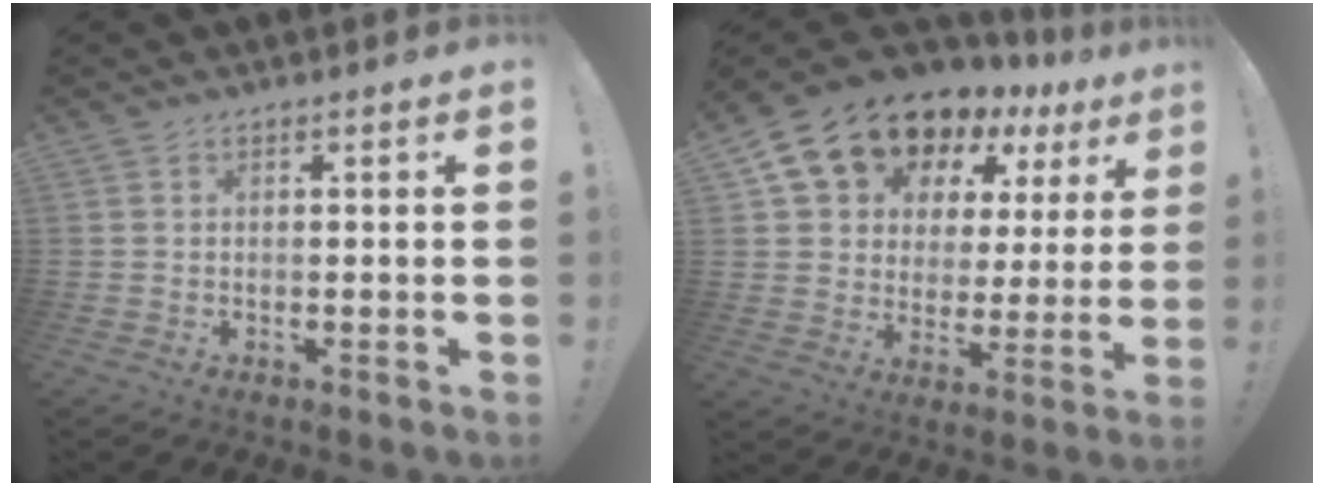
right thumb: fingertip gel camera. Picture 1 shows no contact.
{"total": 15.8, "force": [11.8, 8.8, 5.6], "torque": [-0.099, -0.090, 0.227]}